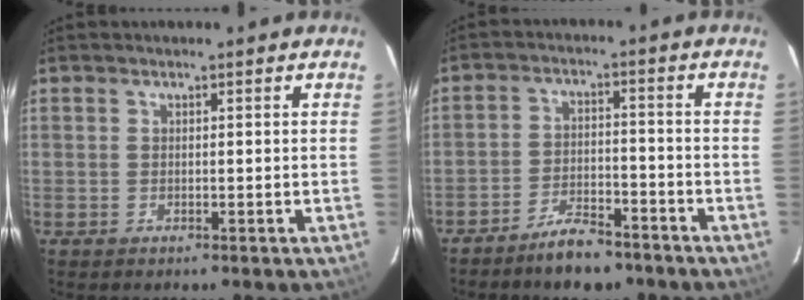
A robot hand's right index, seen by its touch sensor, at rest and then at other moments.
{"total": 7.8, "force": [-6.3, 3.0, 3.5], "torque": [-0.084, 0.012, -0.100]}